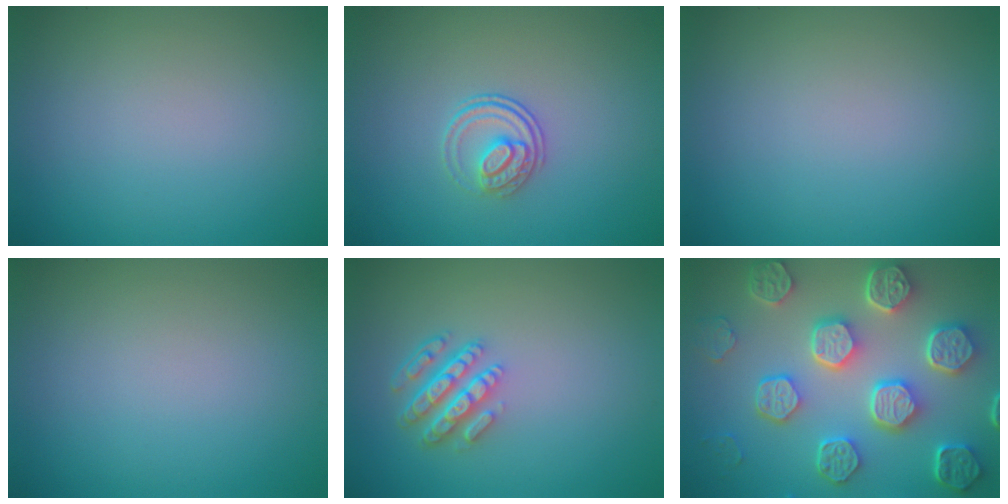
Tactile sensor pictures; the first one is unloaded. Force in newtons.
{"total": 2.3, "press": 1.7, "slide": 1.5}
{"total": 0.0}
{"total": 0.0}
{"total": 4.5, "press": 3.4, "slide": 3.0}
{"total": 8.8, "press": 6.7, "slide": 5.6}